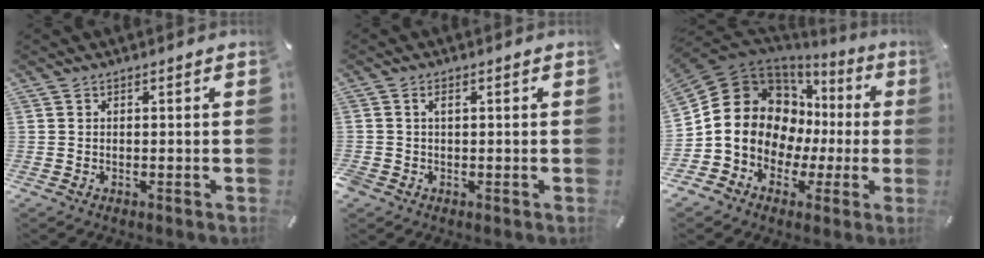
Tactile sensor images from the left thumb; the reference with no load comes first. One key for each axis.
{"total": 1.7, "fx": 0.1, "fy": 1.3, "fz": 1.0, "tx": -0.024, "ty": 0.005, "tz": -0.001}
{"total": 15.6, "fx": 1.3, "fy": 14.1, "fz": 6.6, "tx": -0.139, "ty": -0.024, "tz": 0.037}